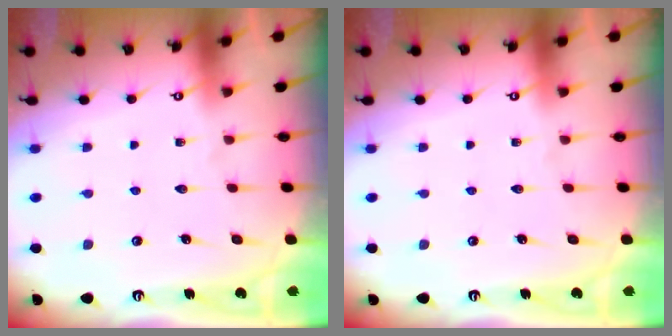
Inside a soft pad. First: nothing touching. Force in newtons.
{"total": 0.0}